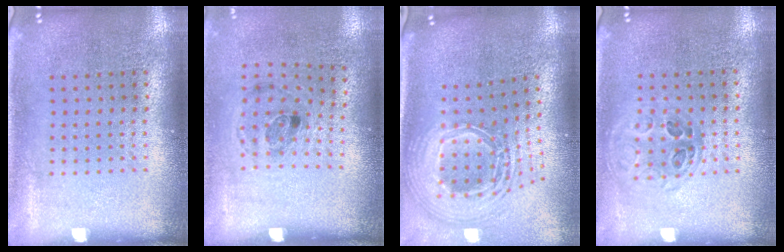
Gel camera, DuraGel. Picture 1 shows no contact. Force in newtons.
{"total": 1.2, "press": 0.8, "slide": 0.9}
{"total": 2.8, "press": 1.9, "slide": 2.0}
{"total": 0.9, "press": 0.9, "slide": 0.2}